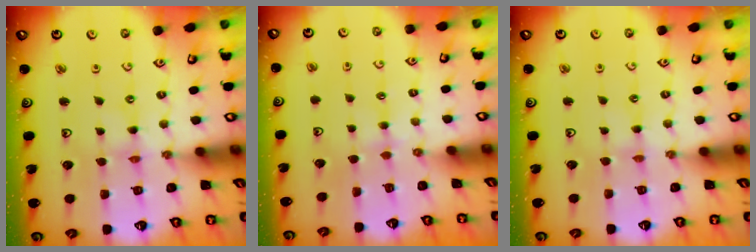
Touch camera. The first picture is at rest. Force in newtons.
{"total": 3.0, "press": 3.0, "slide": 0.5}
{"total": 2.1, "press": 2.1, "slide": 0.2}